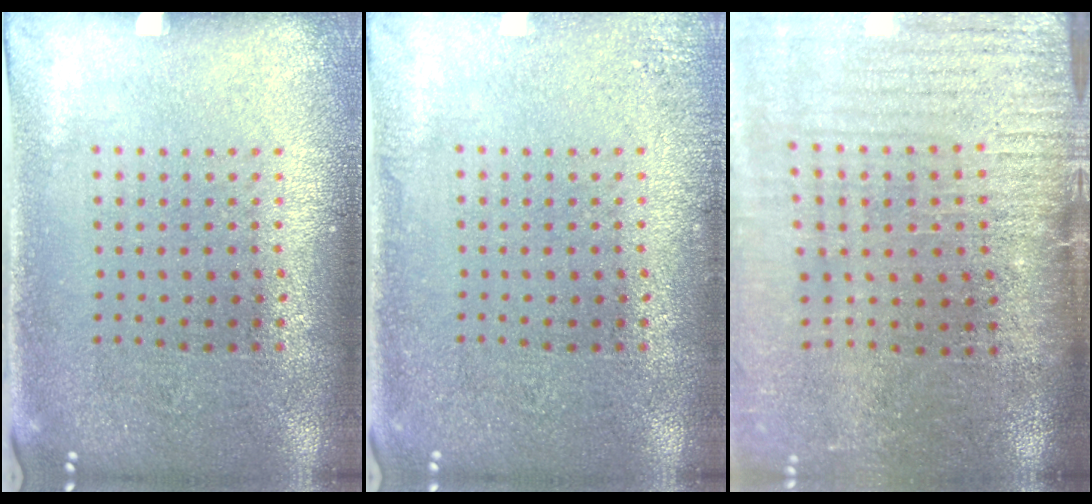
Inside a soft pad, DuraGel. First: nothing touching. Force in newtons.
{"total": 1.4, "press": 1.4, "slide": 0.2}
{"total": 3.7, "press": 3.2, "slide": 1.9}